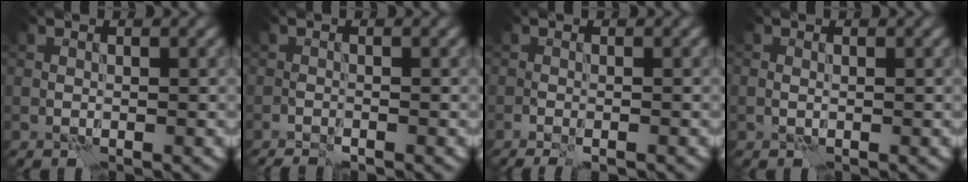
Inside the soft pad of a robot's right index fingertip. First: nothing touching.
{"total": 1.0, "force": [-0.9, -0.1, 0.4], "torque": [-0.013, -0.001, -0.020]}
{"total": 2.0, "force": [-1.5, 0.3, 1.3], "torque": [-0.028, 0.000, -0.023]}
{"total": 0.6, "force": [-0.1, 0.5, 0.4], "torque": [-0.009, 0.000, -0.001]}